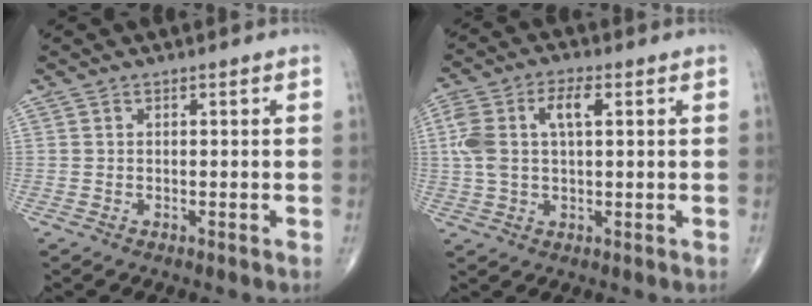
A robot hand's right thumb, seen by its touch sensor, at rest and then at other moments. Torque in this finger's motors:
{"motor_torque": [0.00, 0.12, 1.13, 0.43, 0.12]}